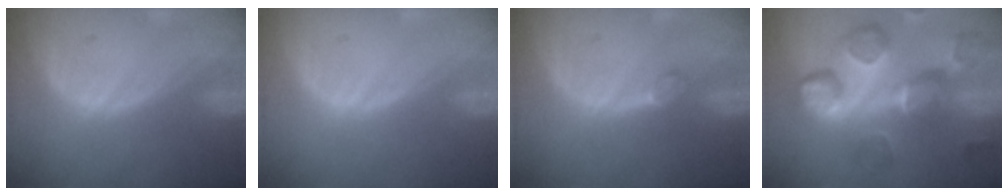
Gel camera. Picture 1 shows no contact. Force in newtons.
{"total": 0.0}
{"total": 1.4, "press": 1.4, "slide": 0.2}
{"total": 12.4, "press": 11.1, "slide": 5.6}